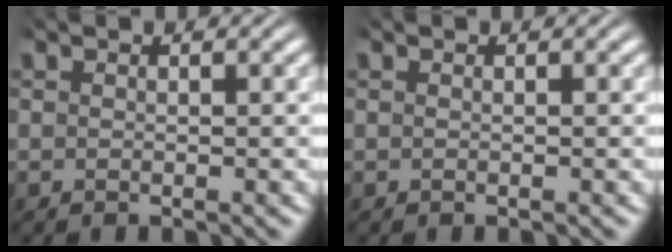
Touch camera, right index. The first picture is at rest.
{"total": 0.0}